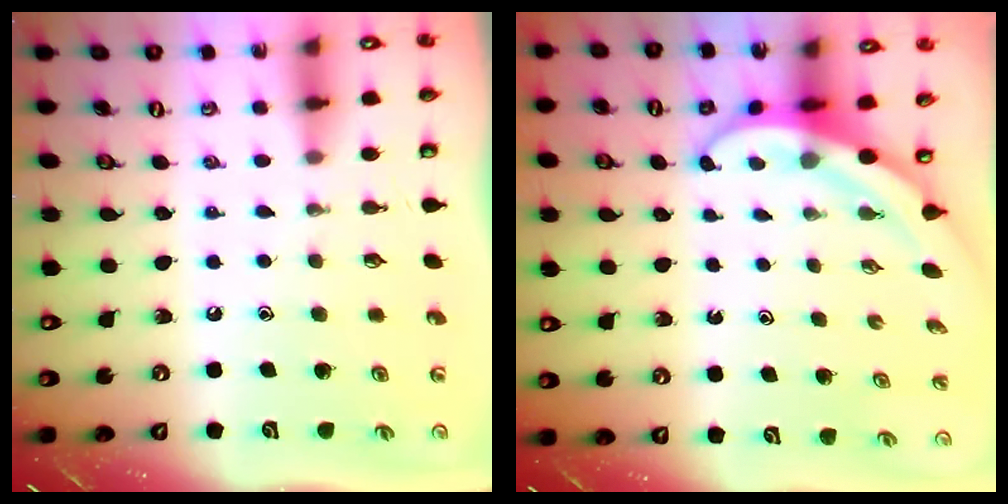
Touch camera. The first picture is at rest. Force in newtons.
{"total": 3.9, "press": 3.9, "slide": 0.3}